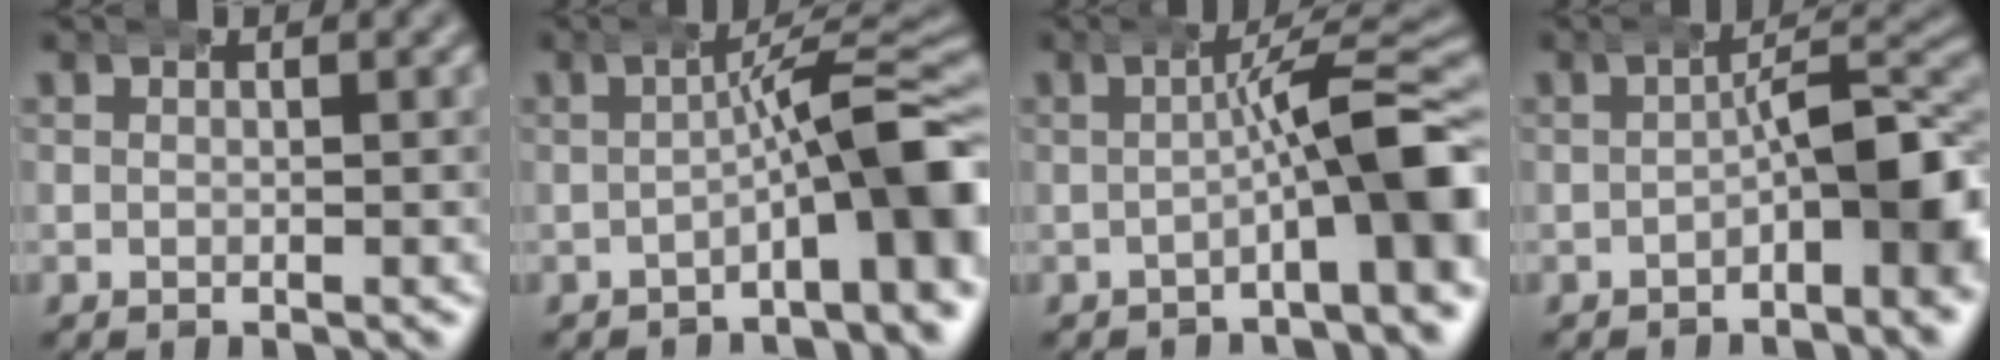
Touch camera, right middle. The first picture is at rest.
{"total": 6.4, "force": [-1.8, 1.6, 6.0], "torque": [-0.086, 0.005, -0.027]}
{"total": 5.9, "force": [-1.3, 1.1, 5.6], "torque": [-0.081, 0.008, -0.020]}
{"total": 5.0, "force": [-1.5, 1.5, 4.5], "torque": [-0.063, 0.003, -0.022]}